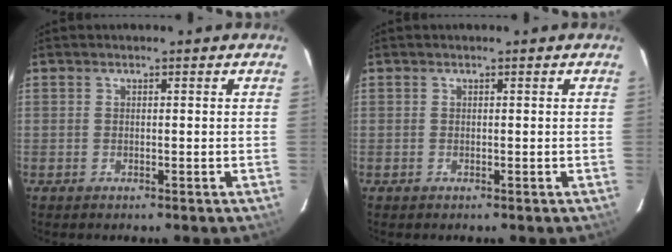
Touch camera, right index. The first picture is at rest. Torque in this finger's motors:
{"motor_torque": [0.04, -0.04, 0.00, 0.01]}